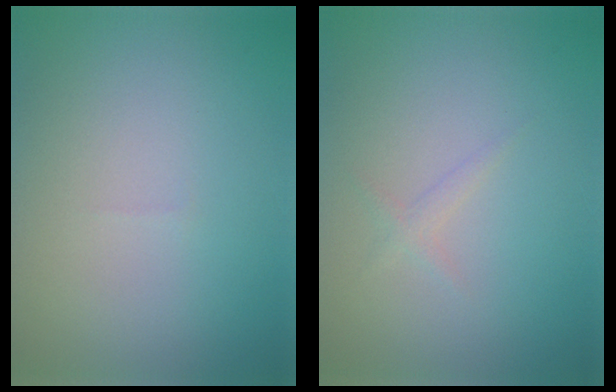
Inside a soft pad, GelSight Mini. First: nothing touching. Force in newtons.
{"total": 0.8, "press": 0.8, "slide": 0.0}